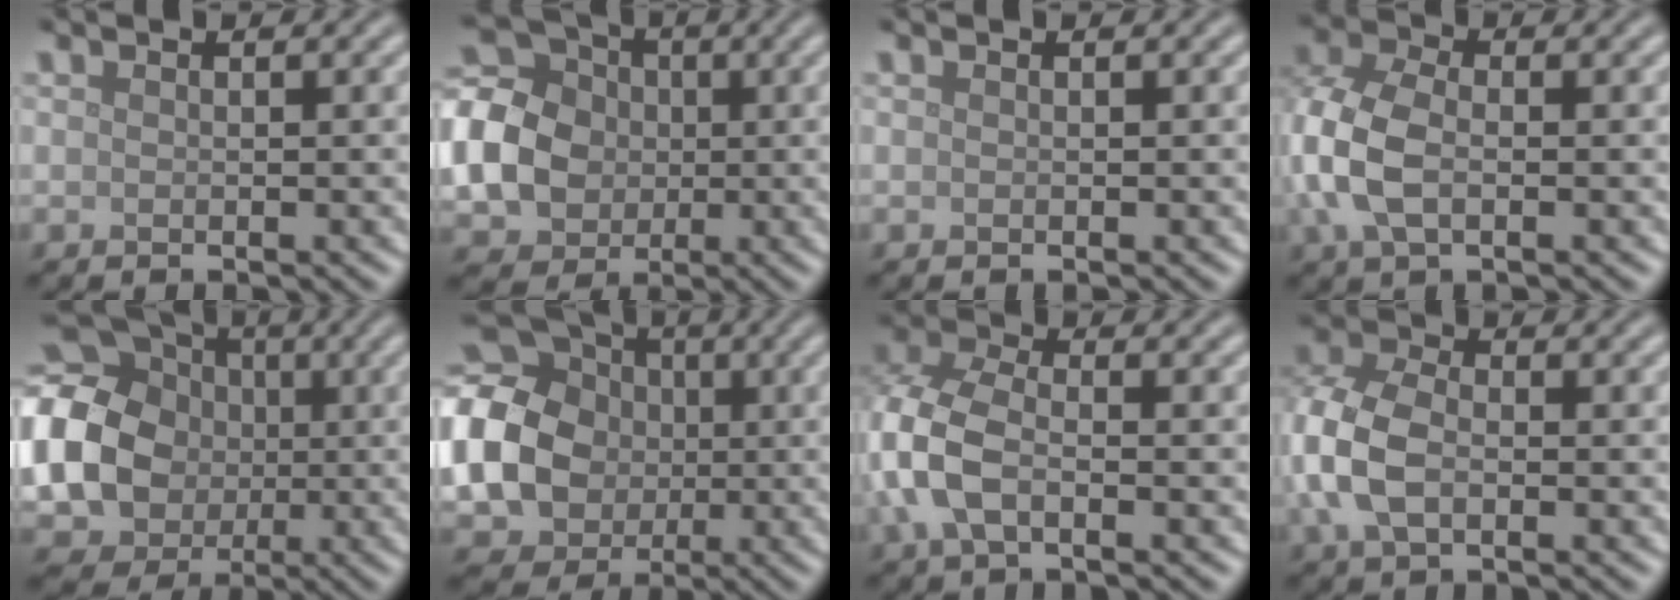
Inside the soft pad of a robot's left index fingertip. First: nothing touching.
{"total": 8.6, "force": [-0.8, 7.2, 4.6], "torque": [-0.123, 0.001, -0.023]}
{"total": 0.0}
{"total": 6.3, "force": [-0.6, 4.1, 4.8], "torque": [-0.127, 0.000, -0.022]}
{"total": 21.2, "force": [0.2, 19.4, 8.7], "torque": [-0.235, 0.009, -0.051]}
{"total": 17.7, "force": [0.0, 15.8, 8.1], "torque": [-0.215, 0.007, -0.047]}
{"total": 6.0, "force": [-1.1, 3.6, 4.7], "torque": [-0.126, 0.005, -0.031]}
{"total": 6.3, "force": [-0.8, 4.3, 4.6], "torque": [-0.124, 0.000, -0.025]}